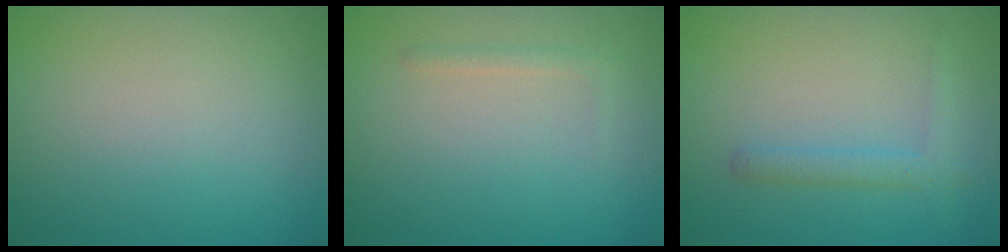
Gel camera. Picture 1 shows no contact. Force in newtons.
{"total": 0.8, "press": 0.8, "slide": 0.0}
{"total": 1.9, "press": 1.9, "slide": 0.1}